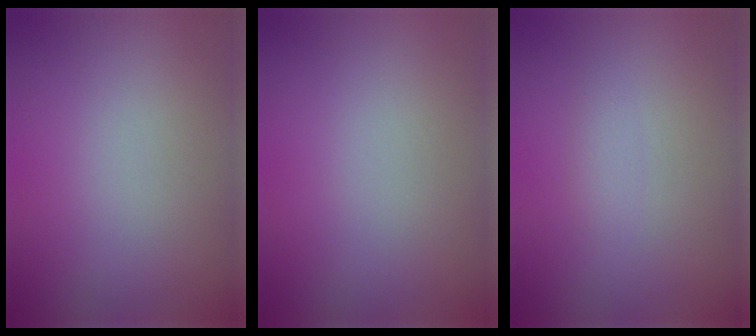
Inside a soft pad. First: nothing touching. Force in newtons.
{"total": 0.0}
{"total": 0.9, "press": 0.9, "slide": 0.0}